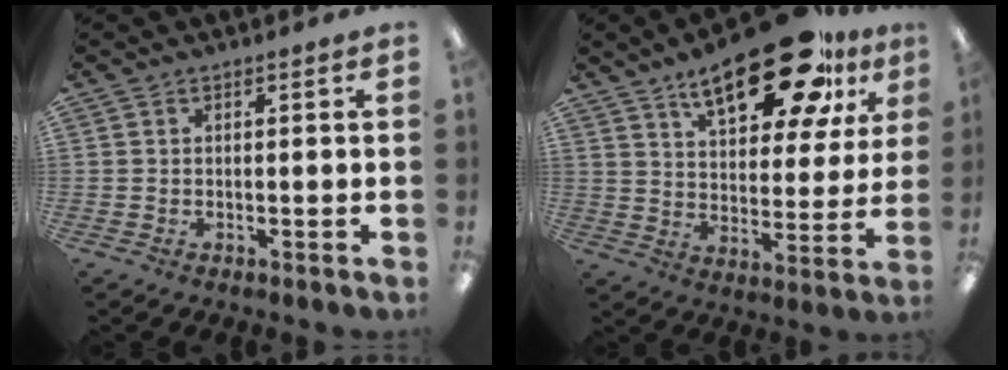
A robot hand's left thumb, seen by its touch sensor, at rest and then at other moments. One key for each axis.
{"total": 21.9, "fx": 14.0, "fy": 8.9, "fz": 14.3, "tx": -0.210, "ty": -0.070, "tz": 0.227}